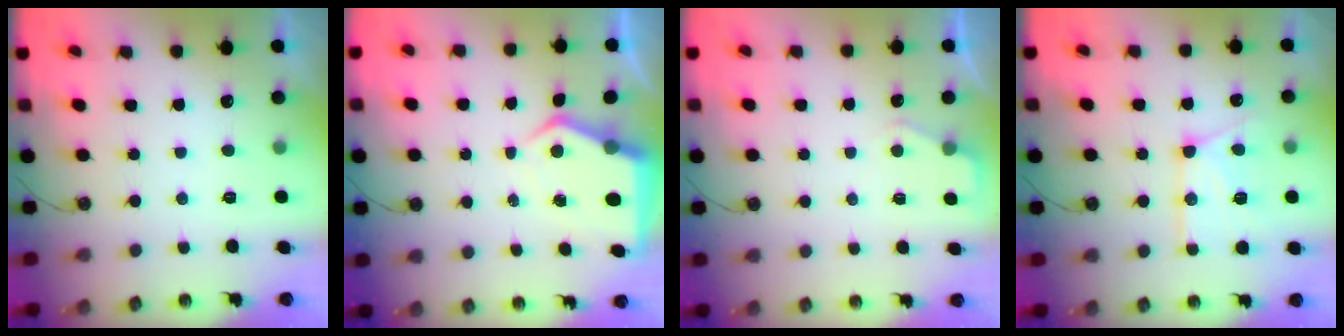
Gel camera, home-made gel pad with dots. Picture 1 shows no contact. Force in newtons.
{"total": 6.6, "press": 6.6, "slide": 0.6}
{"total": 2.8, "press": 2.7, "slide": 0.5}
{"total": 14.3, "press": 14.3, "slide": 1.5}